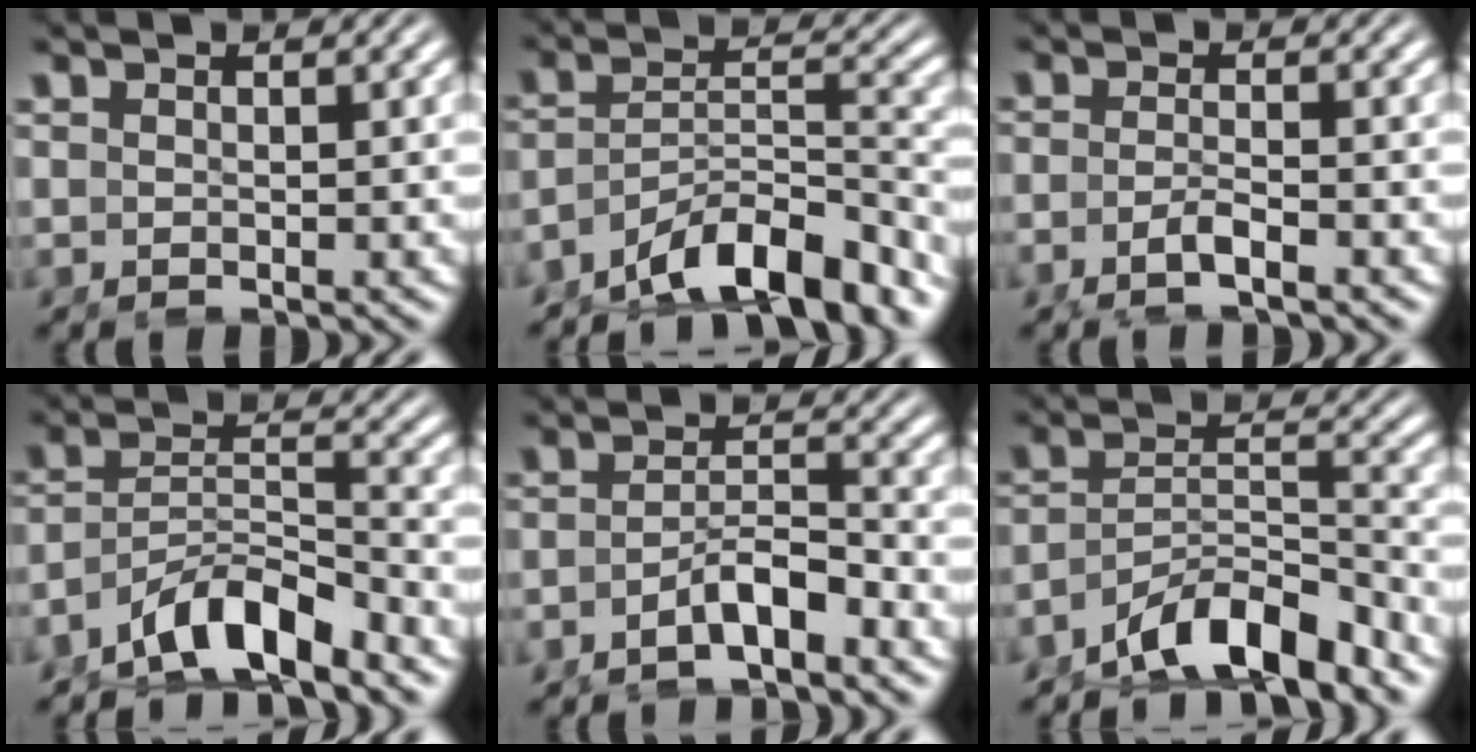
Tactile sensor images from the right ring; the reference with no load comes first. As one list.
[{"total": 9.1, "force": [-6.1, 4.2, 5.2], "torque": [-0.082, -0.033, -0.088]}, {"total": 2.2, "force": [-1.6, 0.0, 1.6], "torque": [-0.034, -0.008, -0.027]}, {"total": 6.9, "force": [-4.7, 3.5, 3.7], "torque": [-0.075, -0.032, -0.066]}, {"total": 3.6, "force": [-2.8, 0.9, 2.2], "torque": [-0.036, -0.012, -0.042]}, {"total": 7.9, "force": [-5.4, 3.8, 4.4], "torque": [-0.077, -0.033, -0.079]}]